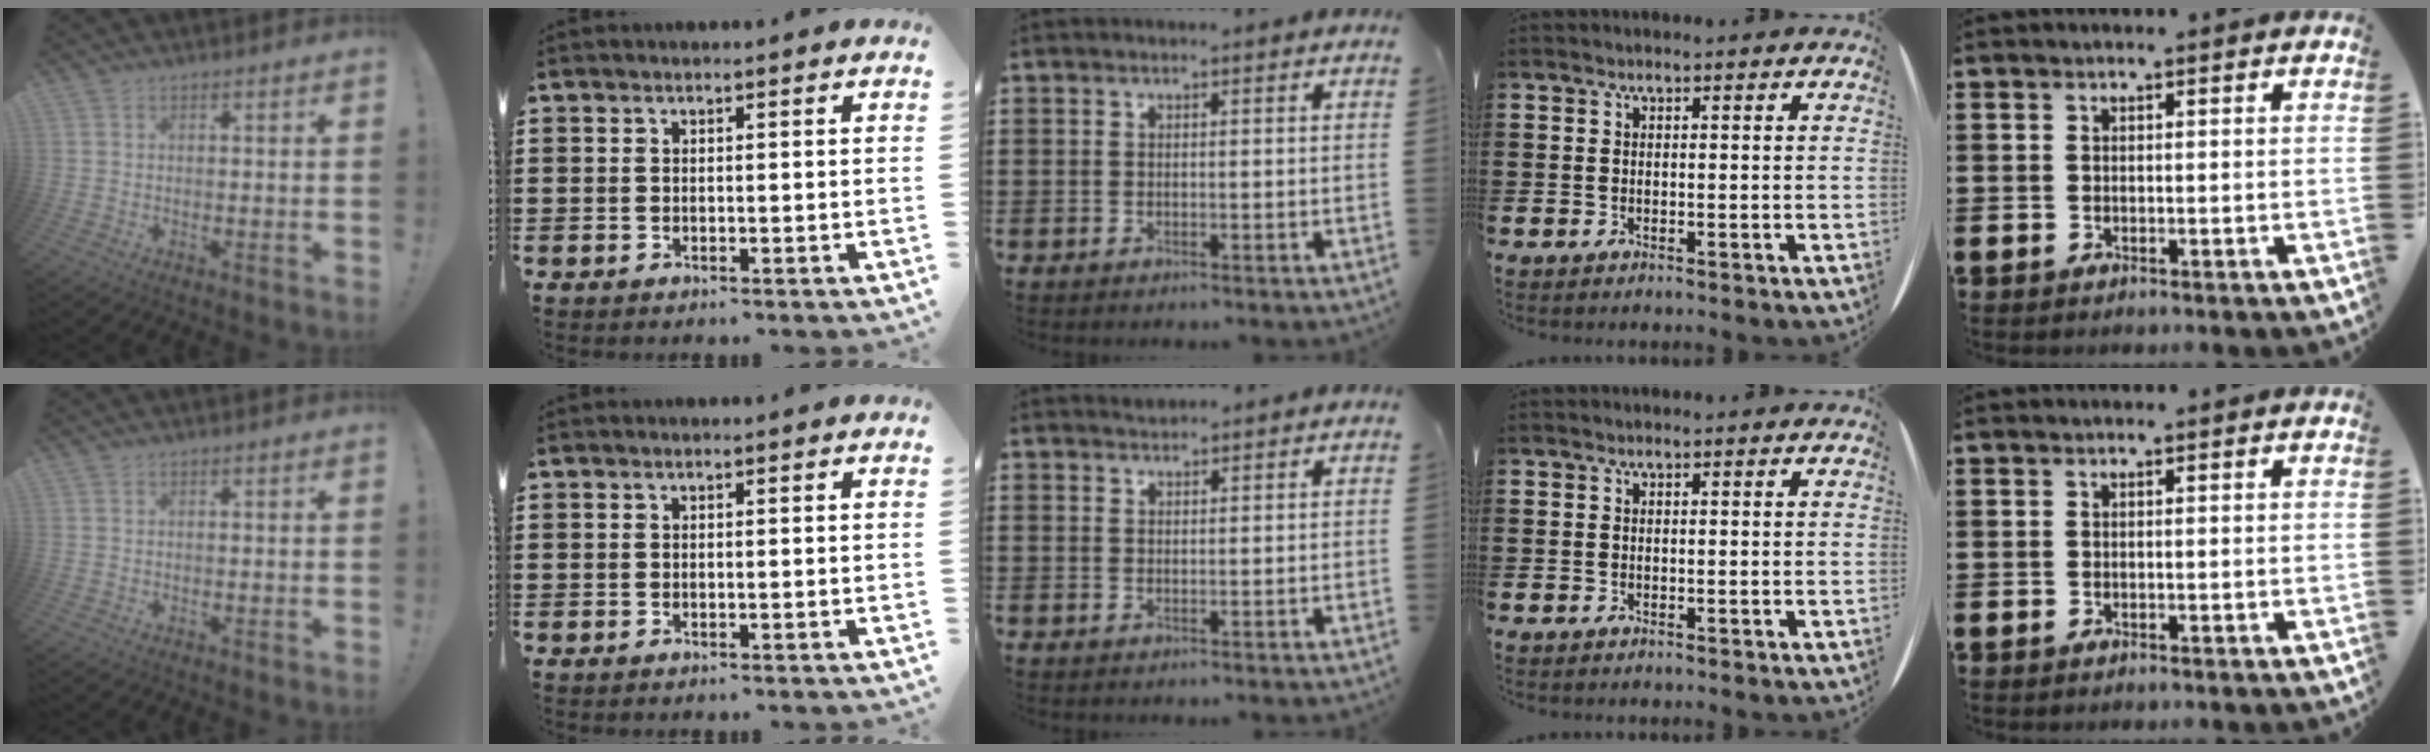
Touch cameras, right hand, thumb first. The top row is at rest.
{"middle": {"total": 0.9, "force": [0.9, 0.1, -0.2], "torque": [0.002, -0.002, 0.017]}}